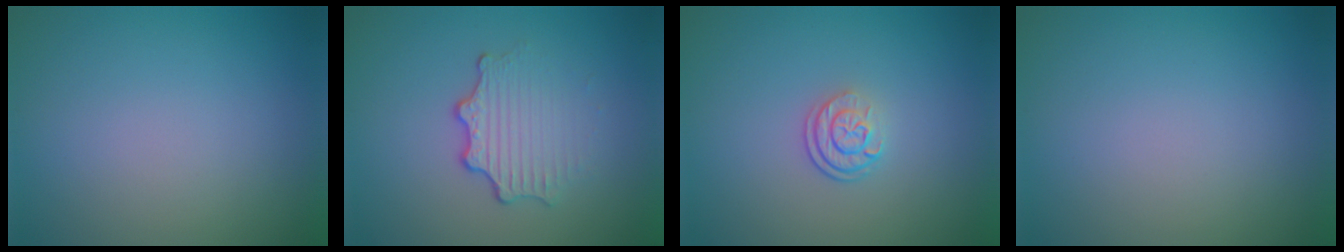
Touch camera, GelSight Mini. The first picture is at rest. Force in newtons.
{"total": 3.4, "press": 2.4, "slide": 2.5}
{"total": 2.4, "press": 1.7, "slide": 1.7}
{"total": 0.0}